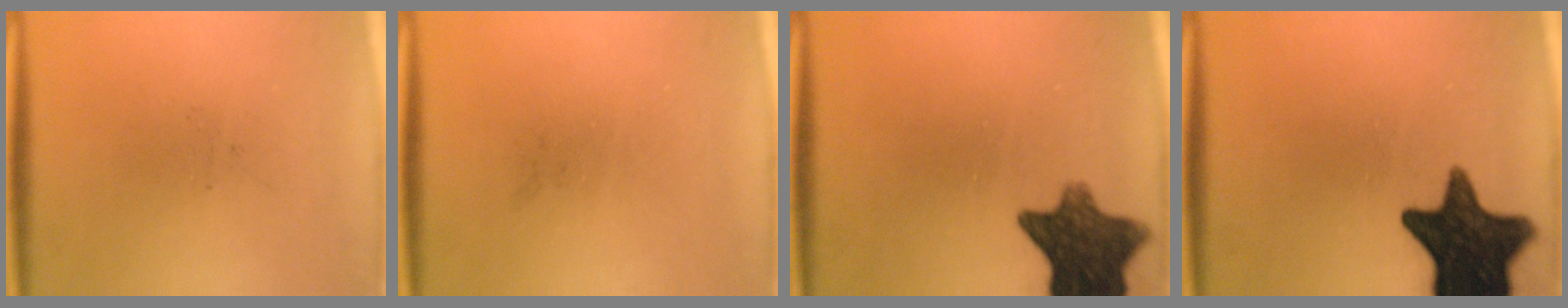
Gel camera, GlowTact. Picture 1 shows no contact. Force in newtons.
{"total": 0.0}
{"total": 11.0}
{"total": 15.5}